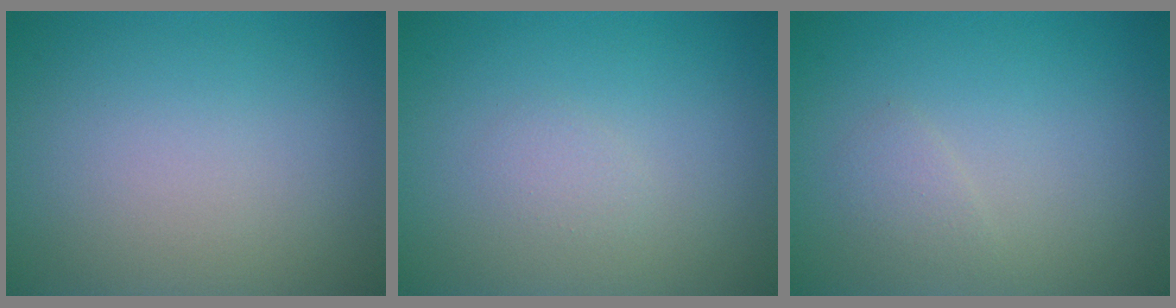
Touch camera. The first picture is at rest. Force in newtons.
{"total": 0.8, "press": 0.8, "slide": 0.1}
{"total": 1.0, "press": 1.0, "slide": 0.0}